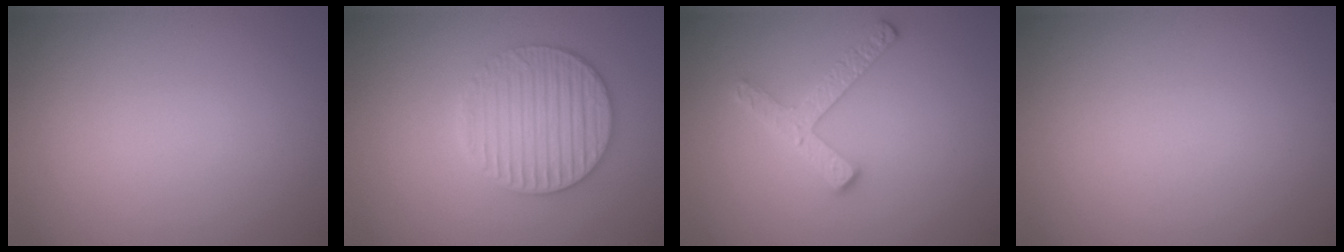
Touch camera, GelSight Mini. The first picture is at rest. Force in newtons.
{"total": 3.6, "press": 3.5, "slide": 0.9}
{"total": 2.6, "press": 2.5, "slide": 0.6}
{"total": 0.0}